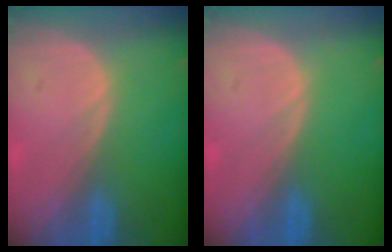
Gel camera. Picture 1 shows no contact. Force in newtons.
{"total": 0.0}